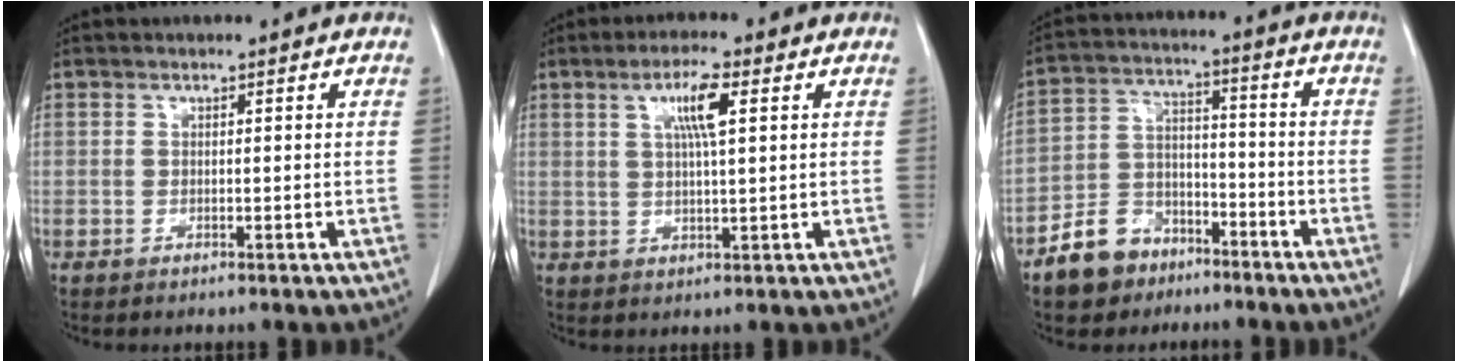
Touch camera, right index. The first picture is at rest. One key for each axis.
{"total": 5.6, "fx": 2.0, "fy": 0.5, "fz": 5.2, "tx": -0.094, "ty": 0.002, "tz": 0.035}
{"total": 9.3, "fx": -6.3, "fy": 6.3, "fz": 2.8, "tx": -0.061, "ty": 0.017, "tz": -0.111}